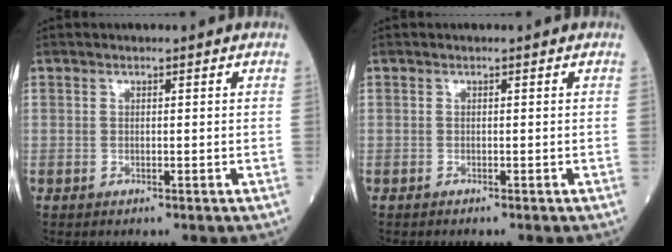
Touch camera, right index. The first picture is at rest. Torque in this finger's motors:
{"motor_torque": [-0.09, 0.01, -0.05, -0.01]}